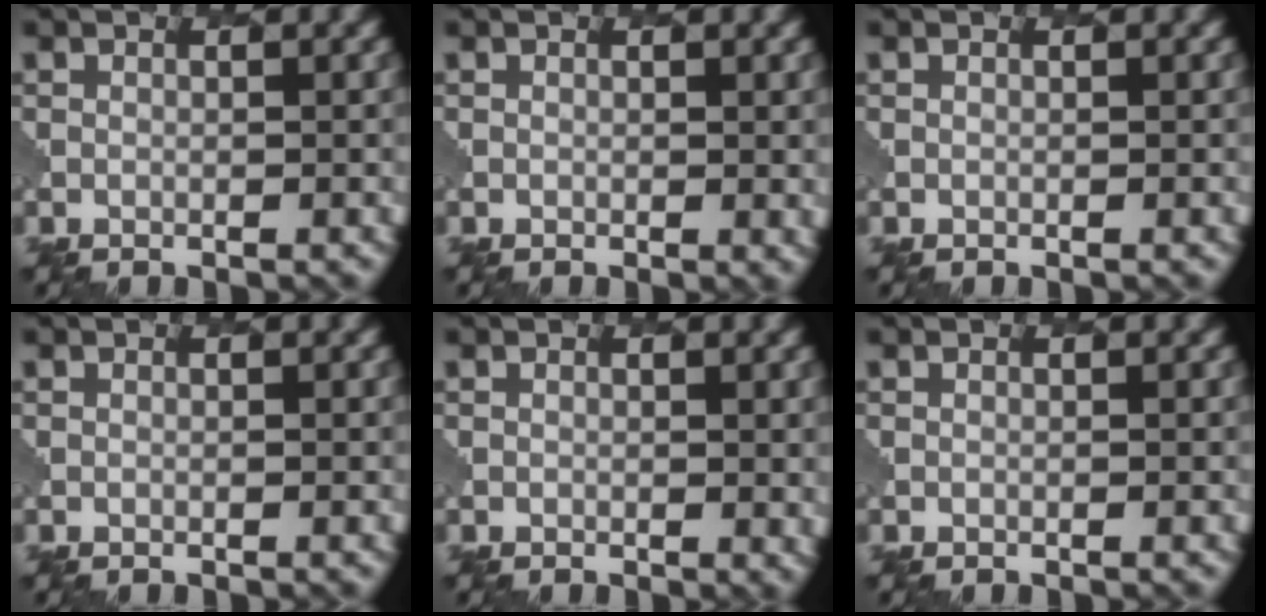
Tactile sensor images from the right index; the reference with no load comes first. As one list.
[{"total": 1.2, "force": [0.2, 0.5, 1.1], "torque": [-0.012, -0.005, 0.003]}, {"total": 0.0}, {"total": 0.0}, {"total": 1.5, "force": [0.2, 0.7, 1.3], "torque": [-0.015, -0.006, 0.004]}, {"total": 0.0}]